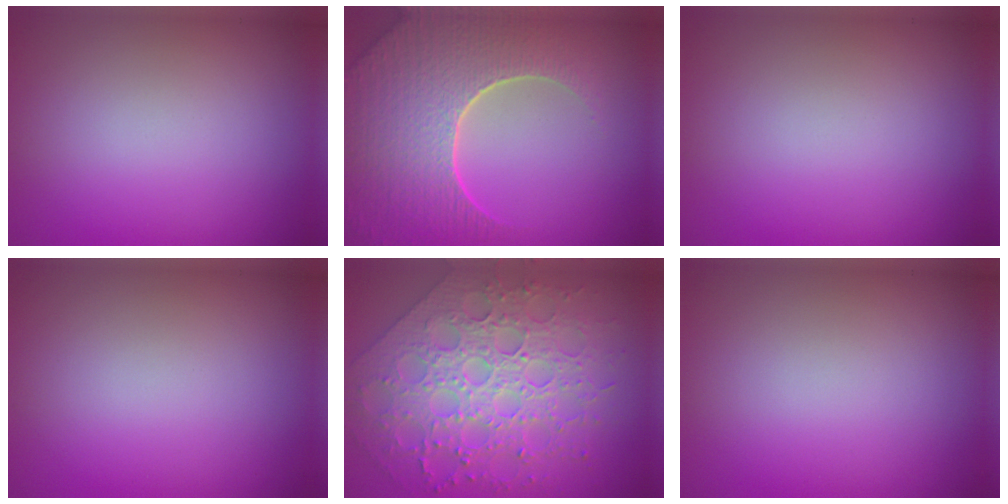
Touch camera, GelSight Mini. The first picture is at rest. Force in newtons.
{"total": 8.9, "press": 6.1, "slide": 6.5}
{"total": 0.0}
{"total": 0.0}
{"total": 7.2, "press": 6.0, "slide": 3.9}
{"total": 0.0}